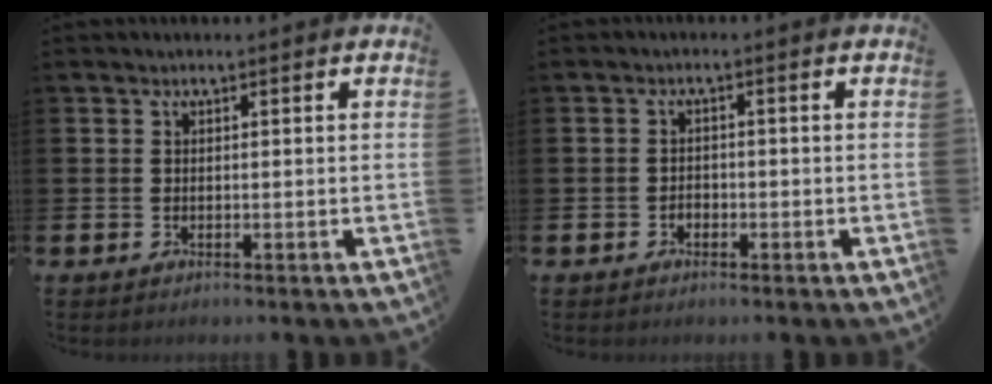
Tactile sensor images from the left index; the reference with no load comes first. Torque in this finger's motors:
{"motor_torque": [0.31, 0.07, 0.01, 0.01]}